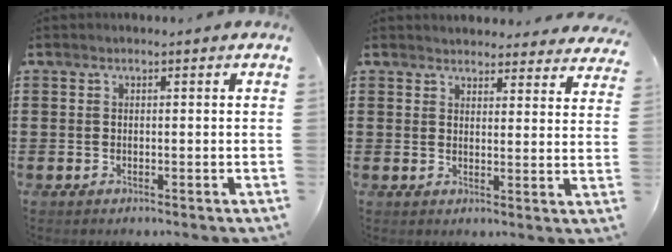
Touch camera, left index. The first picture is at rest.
{"total": 3.4, "force": [3.4, 0.3, 0.1], "torque": [-0.006, -0.016, 0.061]}